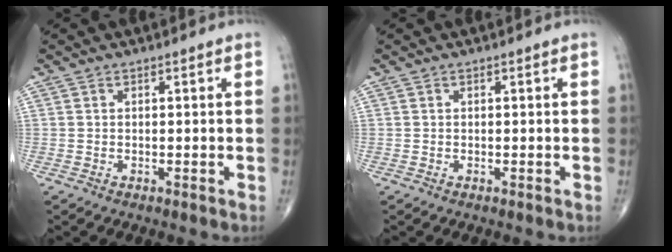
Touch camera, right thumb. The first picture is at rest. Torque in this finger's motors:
{"motor_torque": [-0.11, 0.02, -0.01, 0.01, 0.00]}